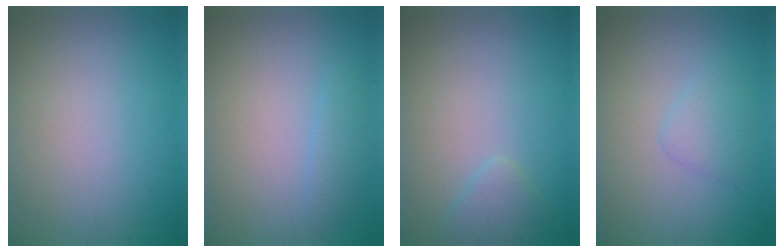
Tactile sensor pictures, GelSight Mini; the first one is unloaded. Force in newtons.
{"total": 1.4, "press": 1.4, "slide": 0.0}
{"total": 1.5, "press": 1.5, "slide": 0.0}
{"total": 1.8, "press": 1.8, "slide": 0.1}